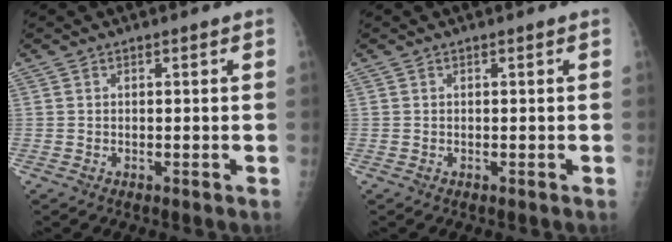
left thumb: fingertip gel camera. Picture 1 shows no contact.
{"total": 0.0}